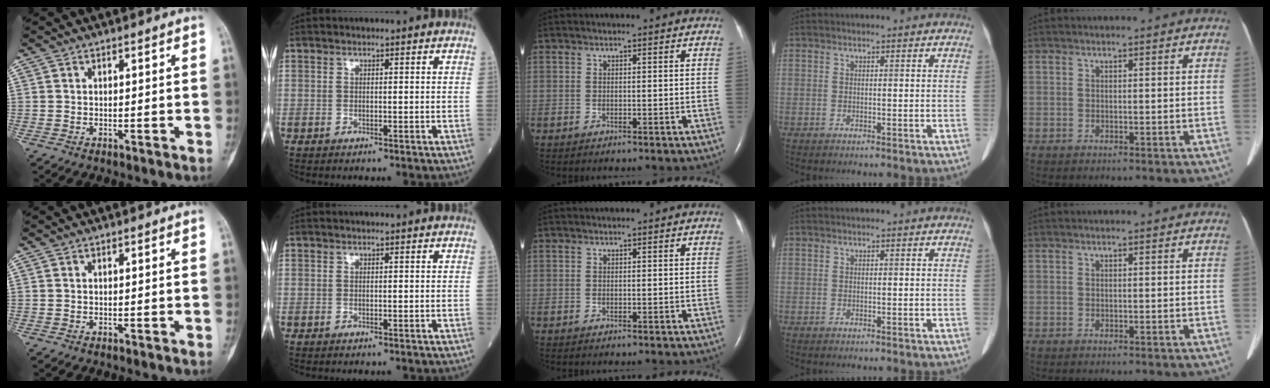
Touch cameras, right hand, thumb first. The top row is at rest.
{}